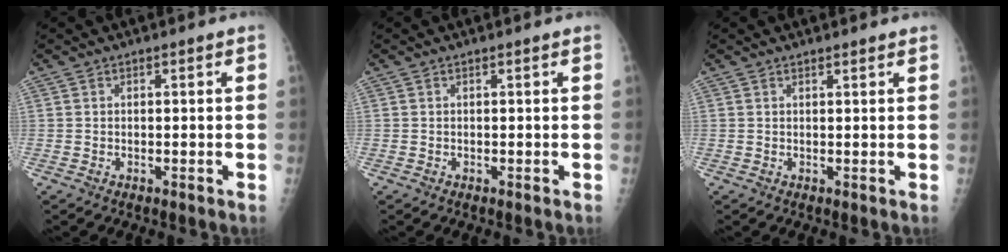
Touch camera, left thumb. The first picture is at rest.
{"total": 0.0}
{"total": 1.2, "force": [1.1, 0.2, 0.4], "torque": [-0.002, -0.002, 0.016]}